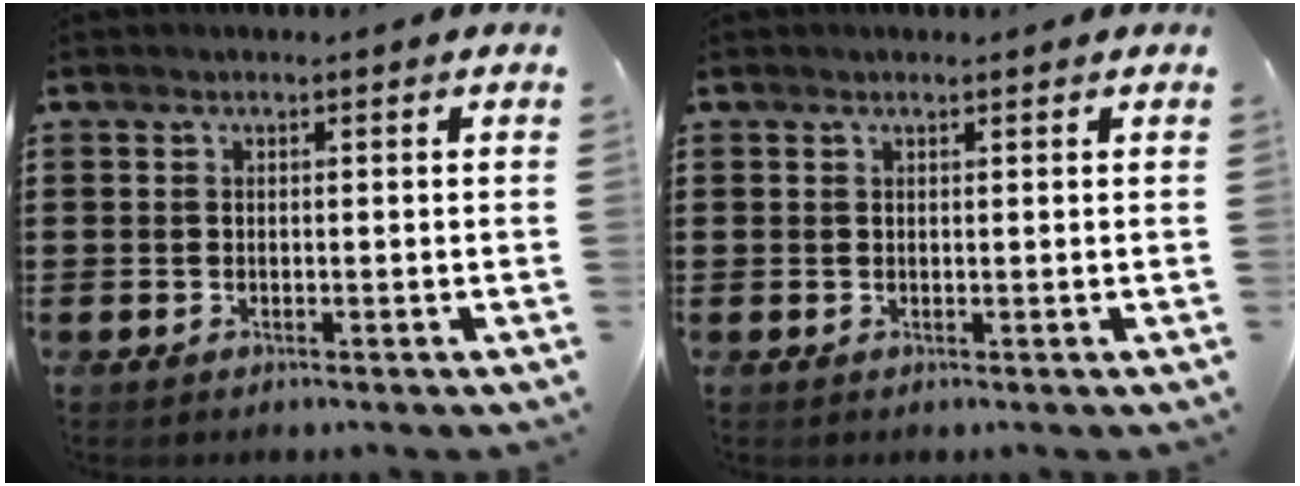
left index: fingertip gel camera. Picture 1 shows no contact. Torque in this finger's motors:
{"motor_torque": [0.43, 0.36, 0.03, 0.01]}